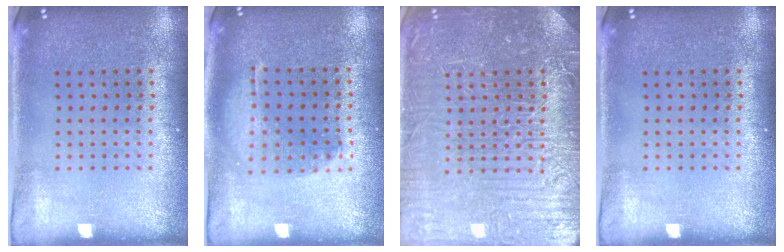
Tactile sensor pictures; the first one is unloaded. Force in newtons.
{"total": 1.4, "press": 1.4, "slide": 0.4}
{"total": 7.8, "press": 7.7, "slide": 1.0}
{"total": 0.0}